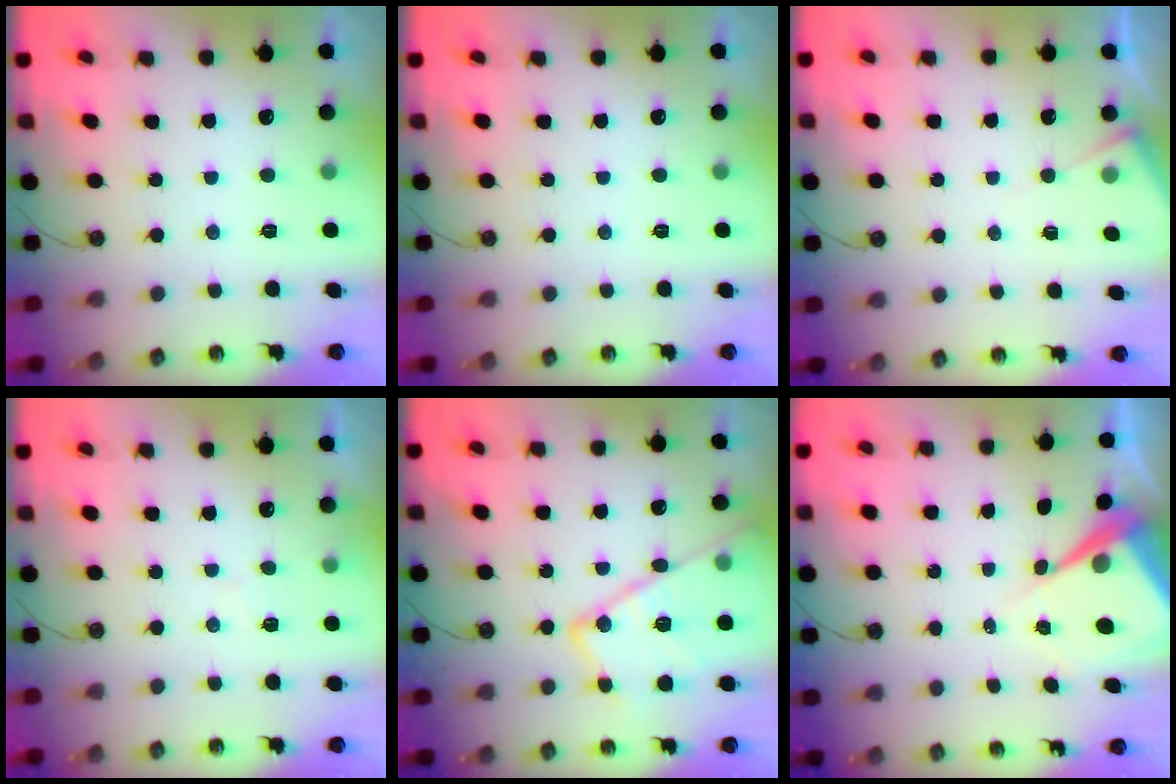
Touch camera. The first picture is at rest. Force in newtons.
{"total": 0.0}
{"total": 5.3, "press": 5.2, "slide": 0.7}
{"total": 5.7, "press": 5.7, "slide": 0.8}
{"total": 20.2, "press": 20.1, "slide": 1.8}
{"total": 8.2, "press": 8.2, "slide": 0.7}